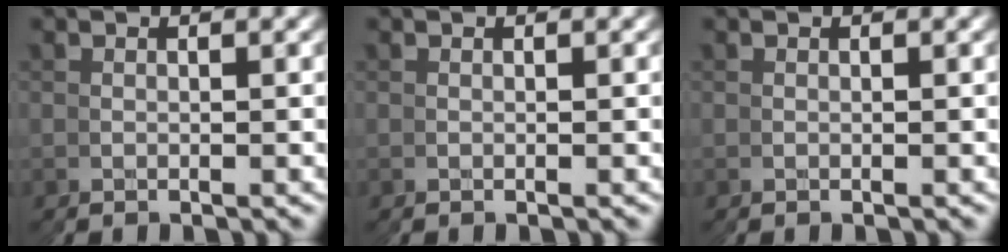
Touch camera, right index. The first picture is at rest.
{"total": 0.0}
{"total": 0.0}